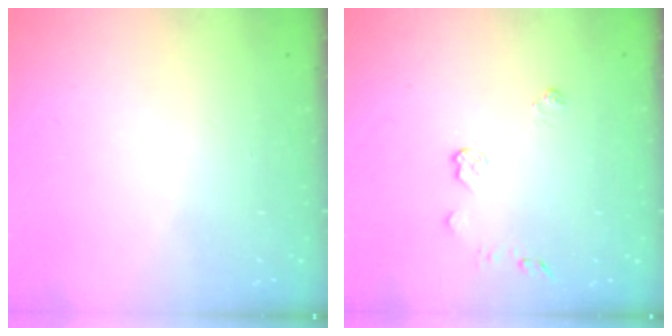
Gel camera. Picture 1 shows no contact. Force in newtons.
{"total": 5.7, "press": 5.7, "slide": 0.8}